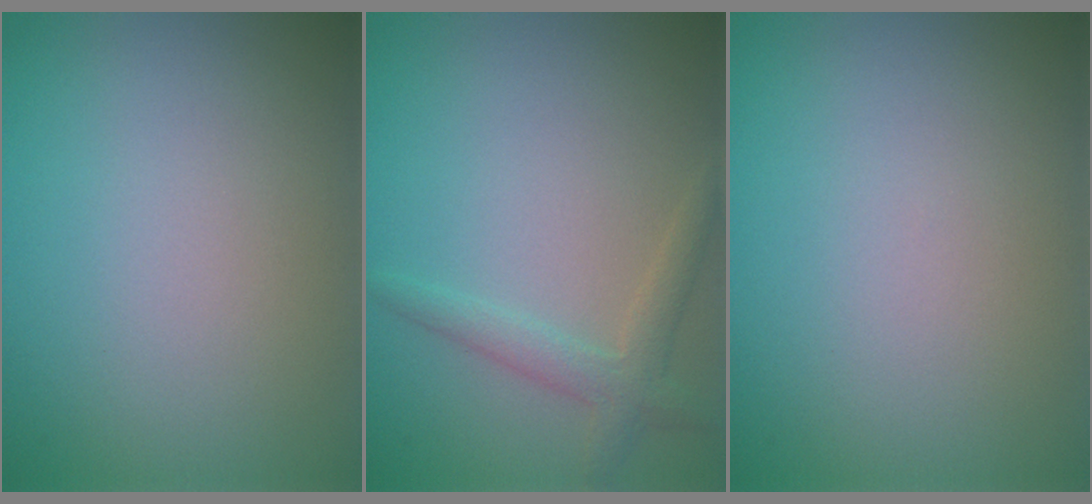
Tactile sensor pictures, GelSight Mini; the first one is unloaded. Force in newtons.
{"total": 2.2, "press": 2.2, "slide": 0.2}
{"total": 0.0}